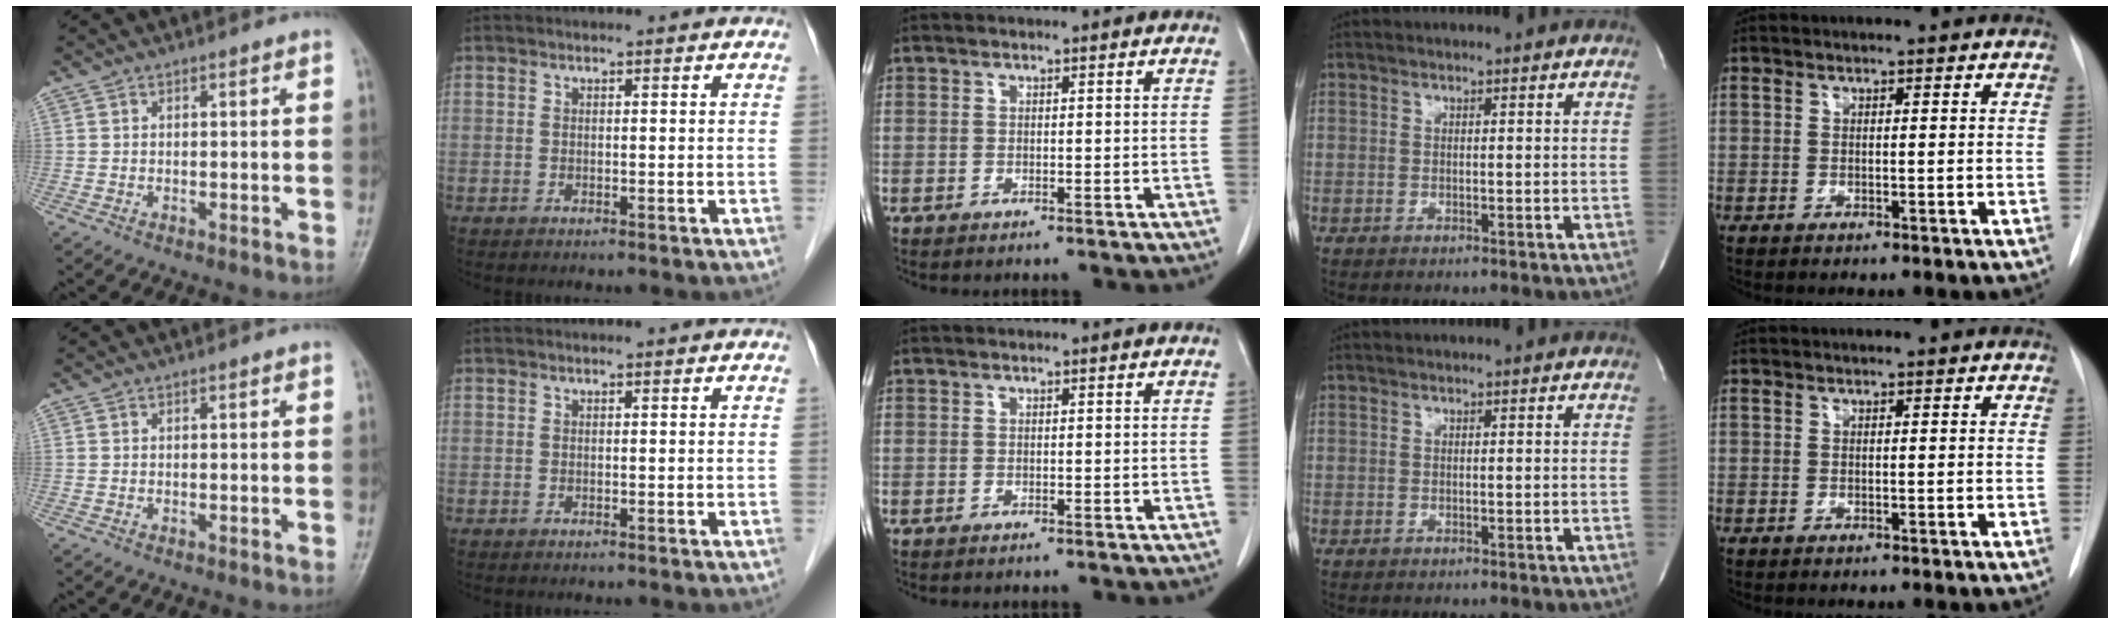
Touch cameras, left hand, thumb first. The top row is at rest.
{}